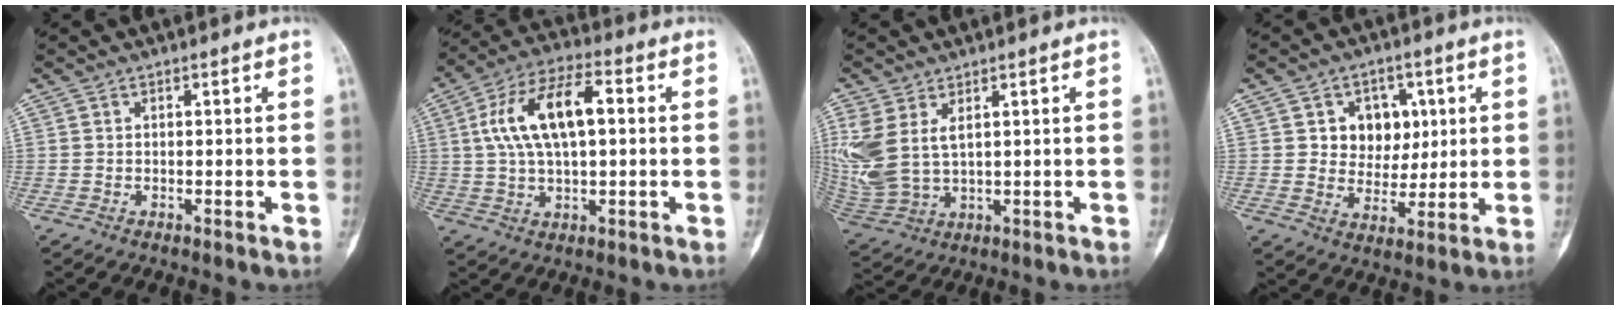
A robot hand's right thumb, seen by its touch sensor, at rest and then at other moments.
{"total": 14.4, "force": [2.3, 6.7, 12.5], "torque": [-0.236, 0.024, 0.040]}
{"total": 11.7, "force": [3.4, 6.9, 8.8], "torque": [-0.219, -0.006, 0.085]}
{"total": 9.0, "force": [2.5, 7.5, 4.2], "torque": [-0.016, -0.006, 0.042]}